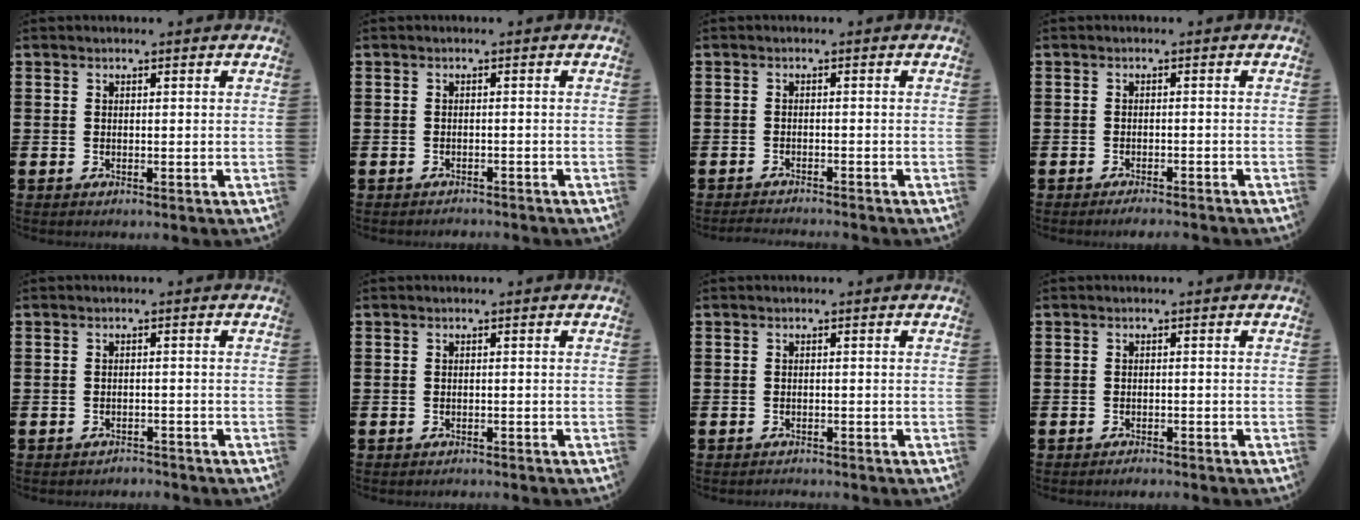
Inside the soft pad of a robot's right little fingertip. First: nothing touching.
{"total": 1.0, "force": [-1.0, 0.0, -0.1], "torque": [-0.001, 0.001, -0.020]}
{"total": 1.3, "force": [-1.3, -0.1, 0.1], "torque": [-0.002, 0.001, -0.025]}
{"total": 1.3, "force": [-1.3, 0.0, 0.4], "torque": [-0.008, -0.001, -0.025]}
{"total": 1.3, "force": [-1.3, 0.0, -0.1], "torque": [-0.001, 0.003, -0.028]}
{"total": 0.6, "force": [-0.6, 0.0, 0.0], "torque": [0.000, -0.001, -0.013]}
{"total": 0.7, "force": [-0.7, 0.0, -0.1], "torque": [-0.001, 0.000, -0.014]}
{"total": 1.0, "force": [-1.0, 0.0, 0.1], "torque": [-0.005, -0.002, -0.020]}